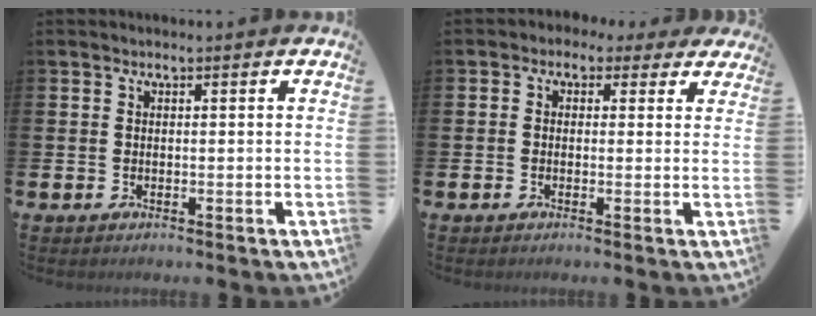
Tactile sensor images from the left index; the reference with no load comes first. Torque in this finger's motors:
{"motor_torque": [1.01, -1.12, 0.13, 0.10]}